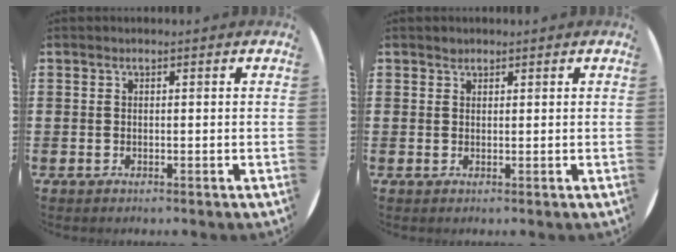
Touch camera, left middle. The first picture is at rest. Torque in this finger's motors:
{"motor_torque": [0.06, 0.01, -0.02, -0.01]}